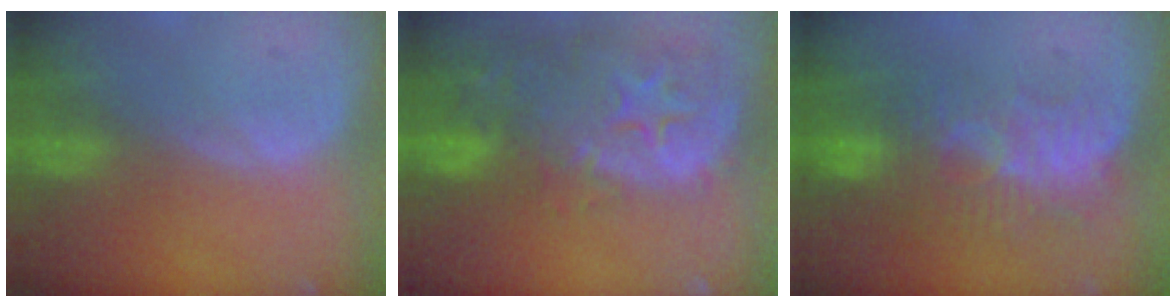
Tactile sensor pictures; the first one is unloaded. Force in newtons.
{"total": 14.5, "press": 11.7, "slide": 8.5}
{"total": 9.0, "press": 8.2, "slide": 3.8}